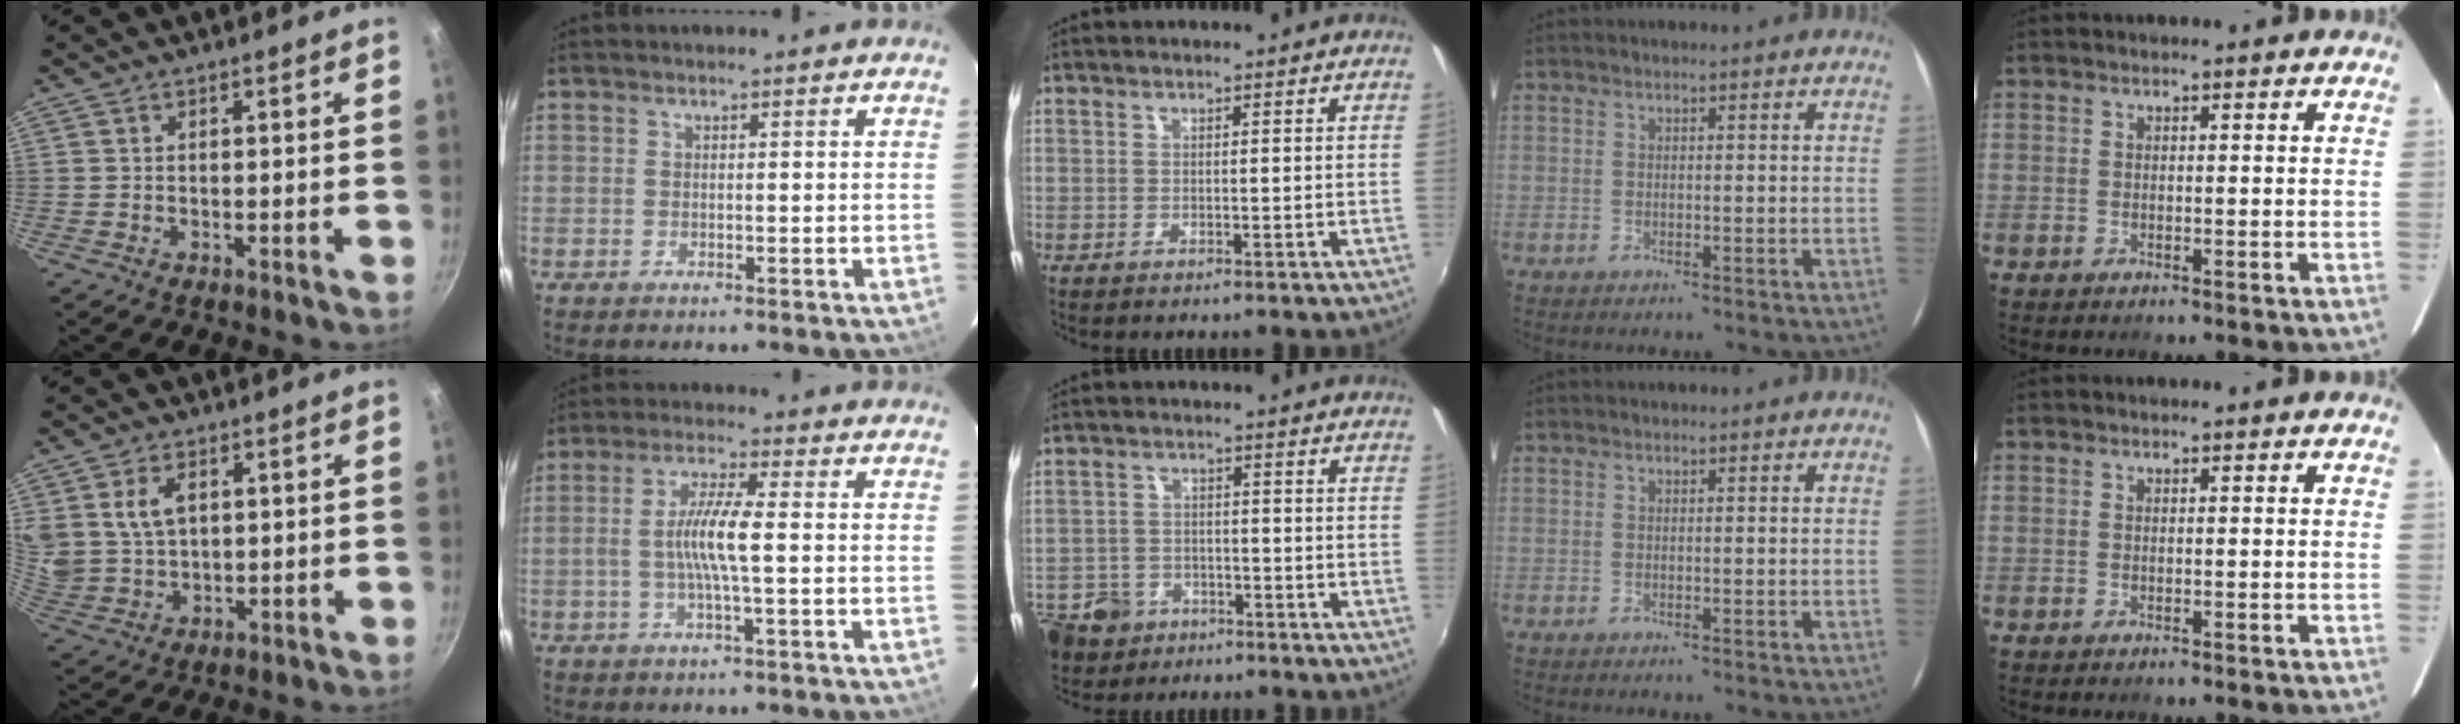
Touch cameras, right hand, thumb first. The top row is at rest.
{"thumb": {"total": 8.5, "force": [2.8, 5.9, 5.4], "torque": [-0.090, -0.013, 0.063]}, "index": {"total": 7.0, "force": [-0.7, 0.3, 6.9], "torque": [-0.134, 0.001, -0.015]}, "middle": {"total": 10.1, "force": [-5.7, 7.6, 3.4], "torque": [-0.112, 0.006, -0.090]}}